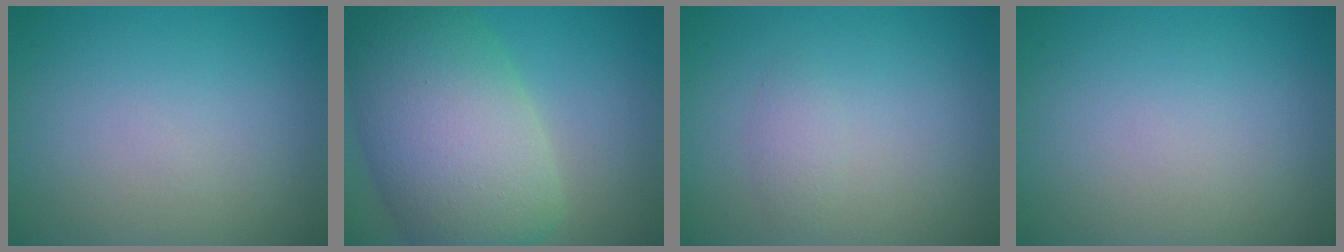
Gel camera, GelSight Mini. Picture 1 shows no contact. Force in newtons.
{"total": 12.3, "press": 12.3, "slide": 0.6}
{"total": 1.1, "press": 1.1, "slide": 0.1}
{"total": 0.0}